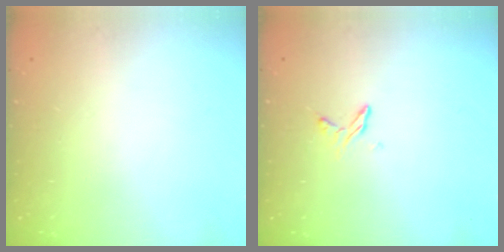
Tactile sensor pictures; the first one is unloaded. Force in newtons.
{"total": 4.0, "press": 4.0, "slide": 0.5}